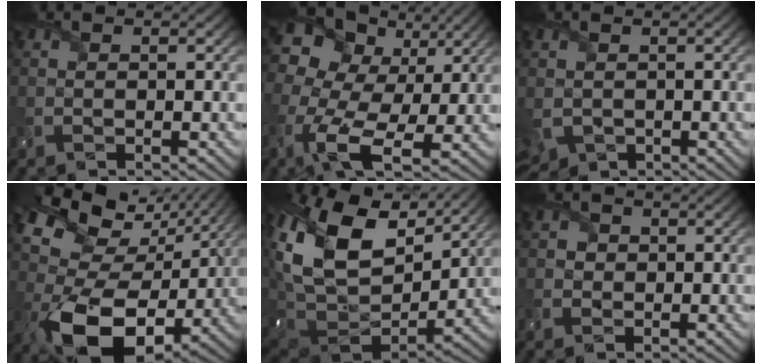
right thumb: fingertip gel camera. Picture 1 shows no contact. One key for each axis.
{"total": 14.7, "fx": 2.0, "fy": 10.3, "fz": 10.4, "tx": -0.252, "ty": -0.026, "tz": 0.057}
{"total": 4.3, "fx": -1.2, "fy": 3.4, "fz": 2.4, "tx": -0.075, "ty": -0.025, "tz": -0.020}
{"total": 17.2, "fx": 2.4, "fy": 11.6, "fz": 12.5, "tx": -0.253, "ty": -0.027, "tz": 0.071}
{"total": 21.0, "fx": 8.0, "fy": 13.9, "fz": 13.5, "tx": -0.307, "ty": 0.014, "tz": 0.177}
{"total": 1.7, "fx": 0.2, "fy": 1.7, "fz": 0.5, "tx": -0.010, "ty": 0.000, "tz": -0.001}